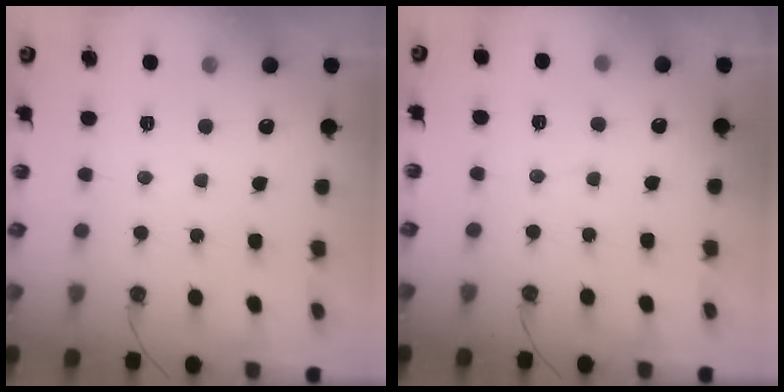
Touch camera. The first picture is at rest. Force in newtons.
{"total": 2.9, "press": 2.9, "slide": 0.3}